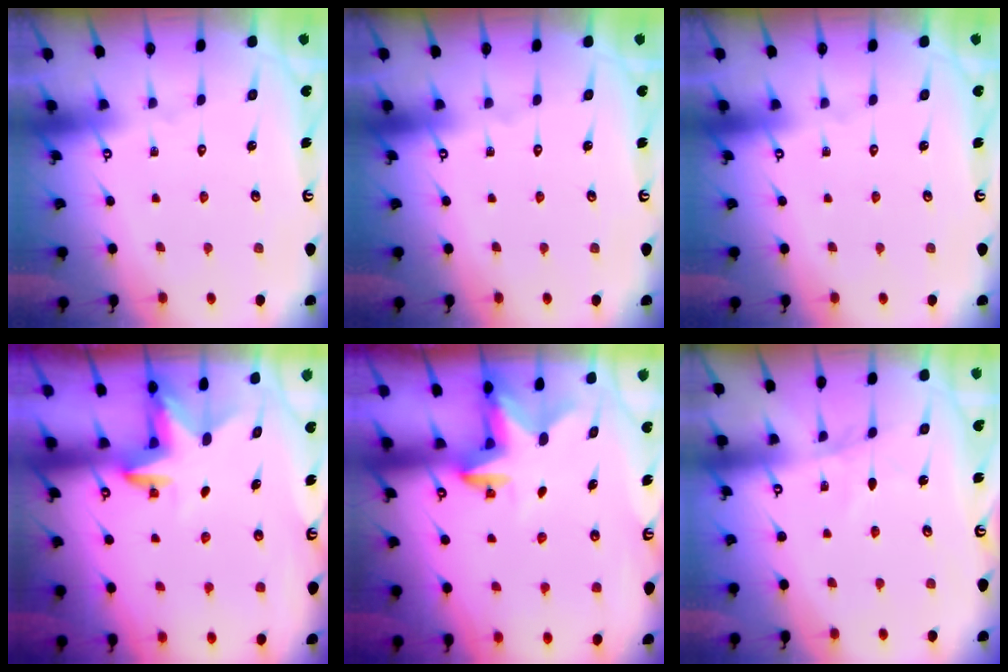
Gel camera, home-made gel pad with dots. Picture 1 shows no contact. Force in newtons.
{"total": 0.0}
{"total": 0.0}
{"total": 3.4, "press": 3.4, "slide": 0.2}
{"total": 2.8, "press": 2.8, "slide": 0.5}
{"total": 2.6, "press": 2.6, "slide": 0.3}